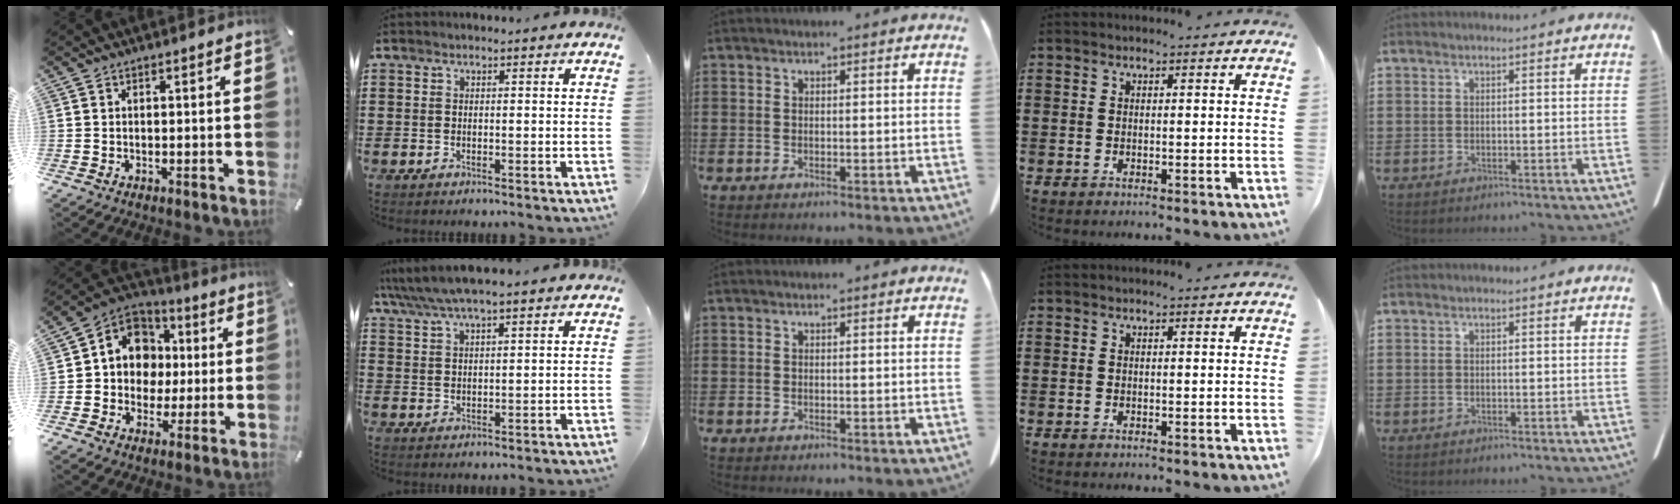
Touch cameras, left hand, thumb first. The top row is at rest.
{"thumb": {"total": 11.0, "force": [0.6, 10.4, 3.4], "torque": [-0.056, -0.002, 0.019]}, "index": {"total": 4.7, "force": [3.9, 0.6, 2.5], "torque": [-0.060, -0.007, 0.069]}}